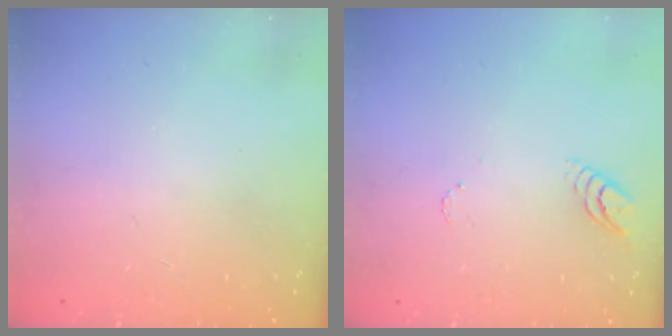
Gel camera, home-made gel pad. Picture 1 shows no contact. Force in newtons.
{"total": 3.4, "press": 3.4, "slide": 0.4}